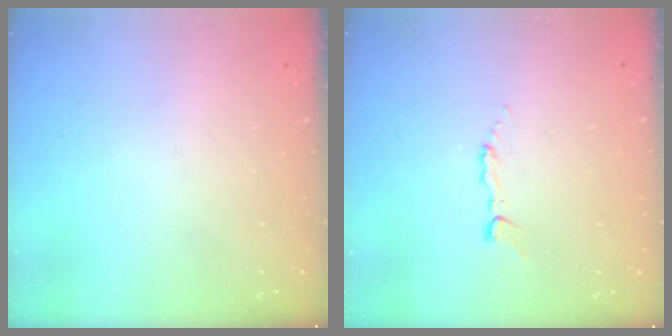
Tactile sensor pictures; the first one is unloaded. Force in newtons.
{"total": 3.0, "press": 3.0, "slide": 0.2}